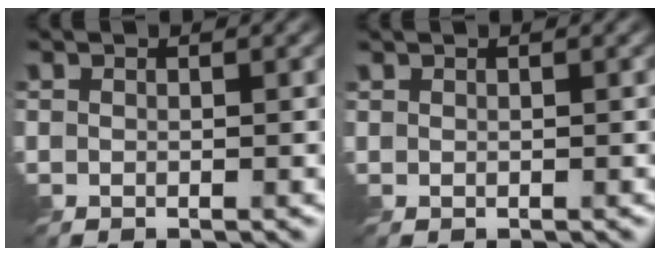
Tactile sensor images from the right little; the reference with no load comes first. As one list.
[{"total": 0.0}]